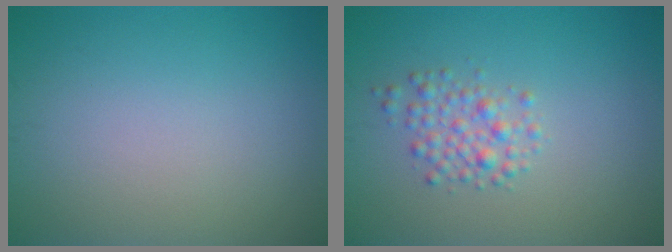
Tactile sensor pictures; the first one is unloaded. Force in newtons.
{"total": 2.3, "press": 2.3, "slide": 0.1}